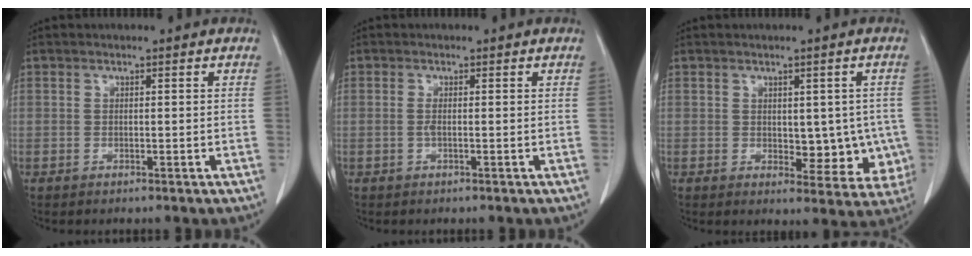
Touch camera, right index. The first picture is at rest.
{"total": 0.8, "force": [-0.2, 0.0, 0.8], "torque": [-0.019, -0.001, -0.004]}
{"total": 7.2, "force": [-0.3, 4.2, 5.9], "torque": [-0.045, 0.002, 0.006]}